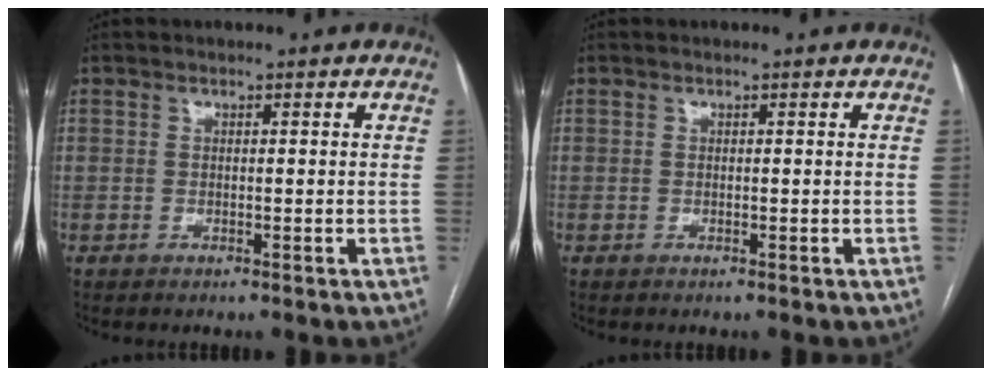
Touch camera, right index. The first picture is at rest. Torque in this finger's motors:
{"motor_torque": [0.00, 0.00, 0.00, 0.00]}